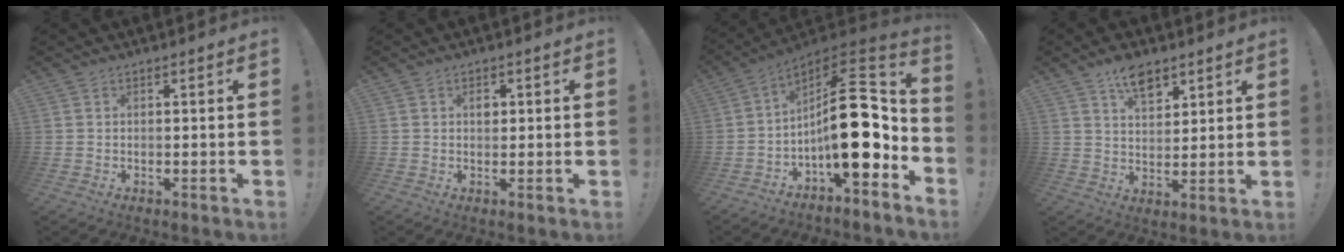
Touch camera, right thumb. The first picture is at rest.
{"total": 1.8, "force": [0.4, 1.4, 1.0], "torque": [-0.001, -0.004, 0.001]}
{"total": 20.9, "force": [-2.2, 8.4, 19.0], "torque": [-0.292, 0.004, -0.035]}
{"total": 8.5, "force": [5.5, 4.5, 4.7], "torque": [-0.067, -0.026, 0.099]}